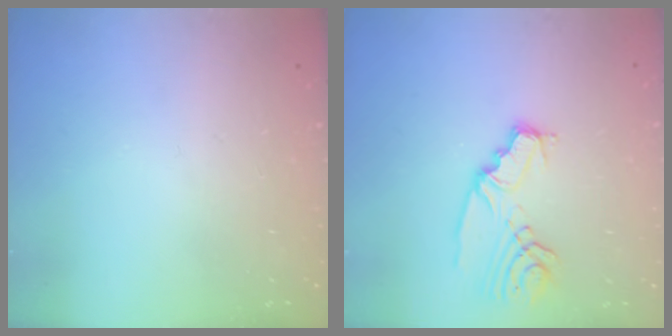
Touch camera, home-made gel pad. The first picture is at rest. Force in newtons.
{"total": 9.0, "press": 9.0, "slide": 0.7}